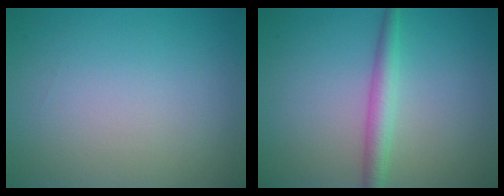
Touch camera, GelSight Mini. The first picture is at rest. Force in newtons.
{"total": 2.5, "press": 2.5, "slide": 0.0}